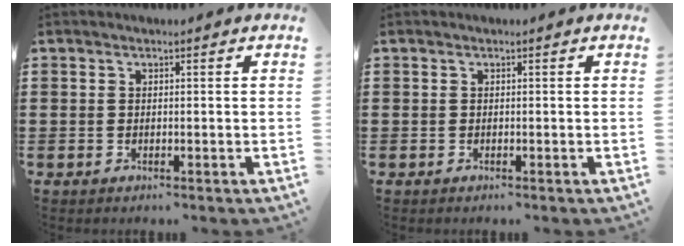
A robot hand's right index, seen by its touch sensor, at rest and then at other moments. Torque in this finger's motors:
{"motor_torque": [0.09, 0.01, 0.00, -0.01]}